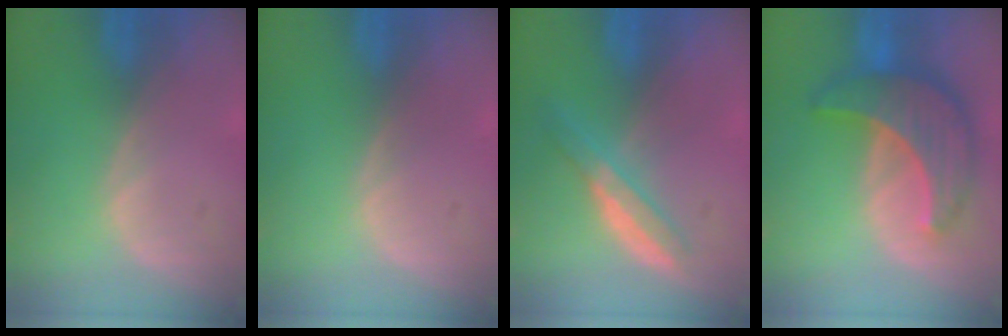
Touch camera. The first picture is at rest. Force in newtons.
{"total": 0.0}
{"total": 5.3, "press": 4.6, "slide": 2.6}
{"total": 10.0, "press": 10.0, "slide": 0.7}